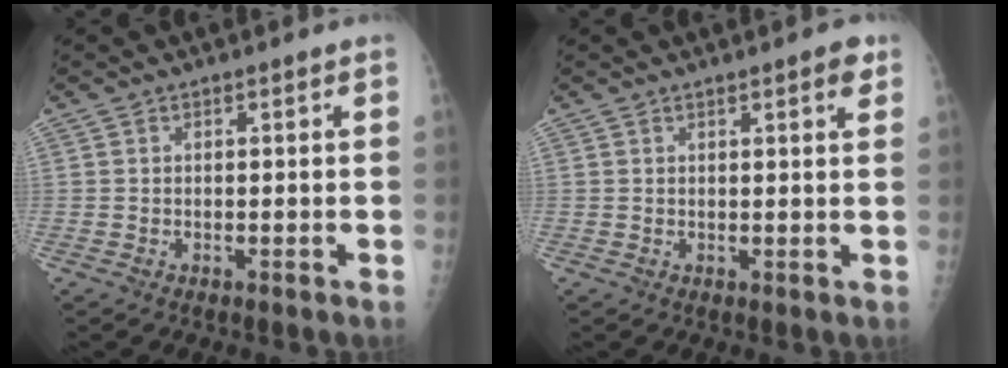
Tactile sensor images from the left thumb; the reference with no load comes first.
{"total": 2.8, "force": [1.7, 0.7, 2.1], "torque": [-0.021, -0.006, 0.019]}